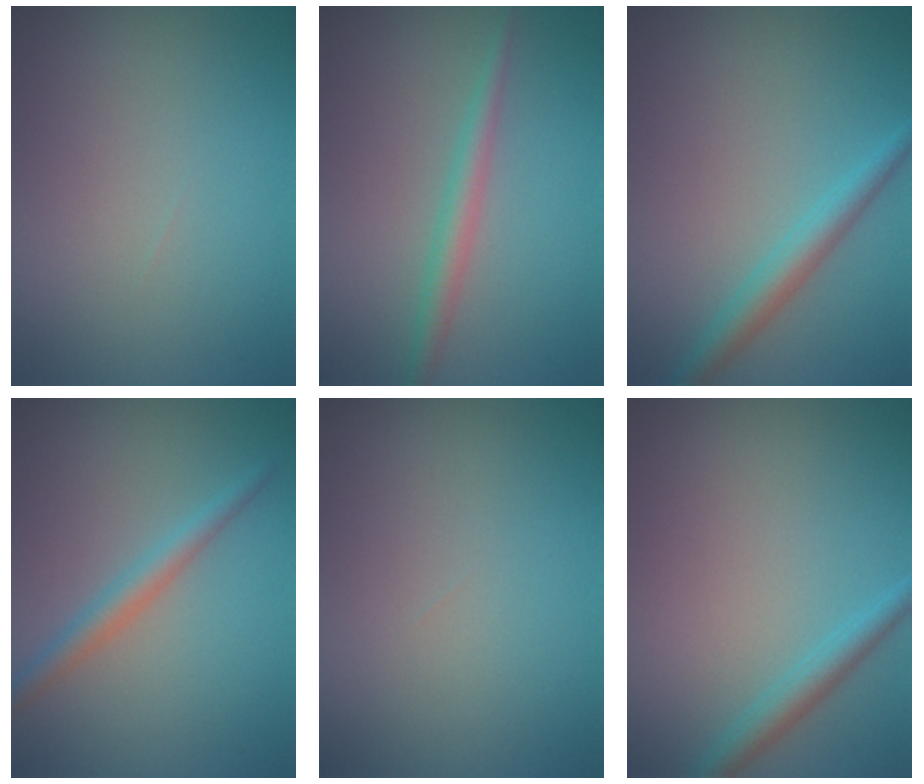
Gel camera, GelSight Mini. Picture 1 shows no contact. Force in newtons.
{"total": 1.9, "press": 1.9, "slide": 0.1}
{"total": 2.5, "press": 2.5, "slide": 0.0}
{"total": 2.2, "press": 2.2, "slide": 0.0}
{"total": 0.0}
{"total": 2.0, "press": 2.0, "slide": 0.1}